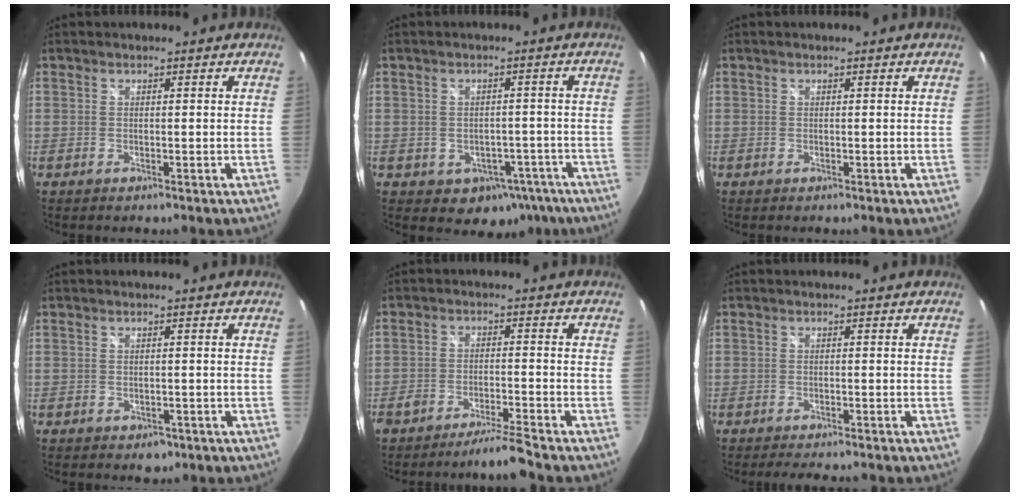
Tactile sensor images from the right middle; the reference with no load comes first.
{"total": 8.2, "force": [-4.3, 6.2, 3.0], "torque": [-0.060, 0.018, -0.028]}
{"total": 0.0}
{"total": 2.3, "force": [-1.2, 1.7, 1.1], "torque": [-0.019, -0.006, -0.012]}
{"total": 5.4, "force": [-4.9, -0.6, 2.2], "torque": [-0.056, 0.000, -0.085]}
{"total": 4.6, "force": [-4.0, 0.8, 2.2], "torque": [-0.040, -0.011, -0.057]}